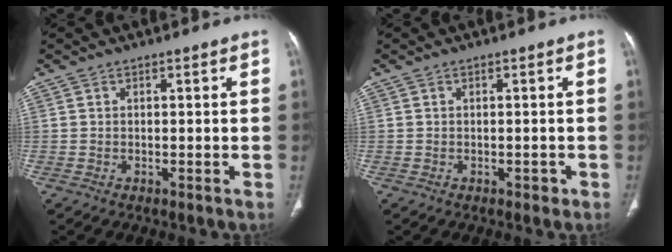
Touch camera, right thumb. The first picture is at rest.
{"total": 0.9, "force": [-0.4, 0.7, 0.4], "torque": [-0.003, 0.001, -0.004]}